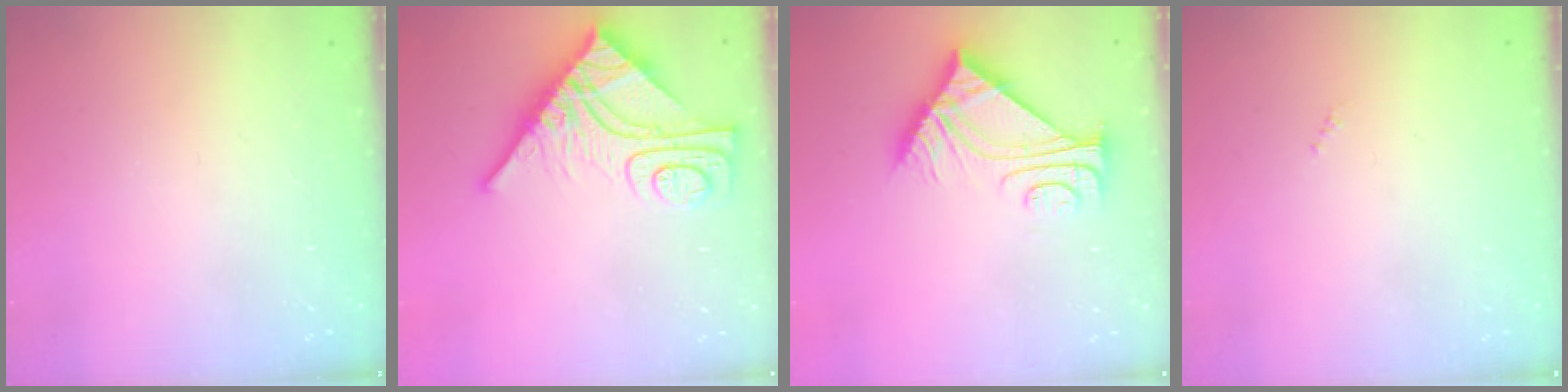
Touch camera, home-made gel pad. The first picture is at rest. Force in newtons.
{"total": 14.7, "press": 14.6, "slide": 1.7}
{"total": 8.1, "press": 8.1, "slide": 0.3}
{"total": 0.0}